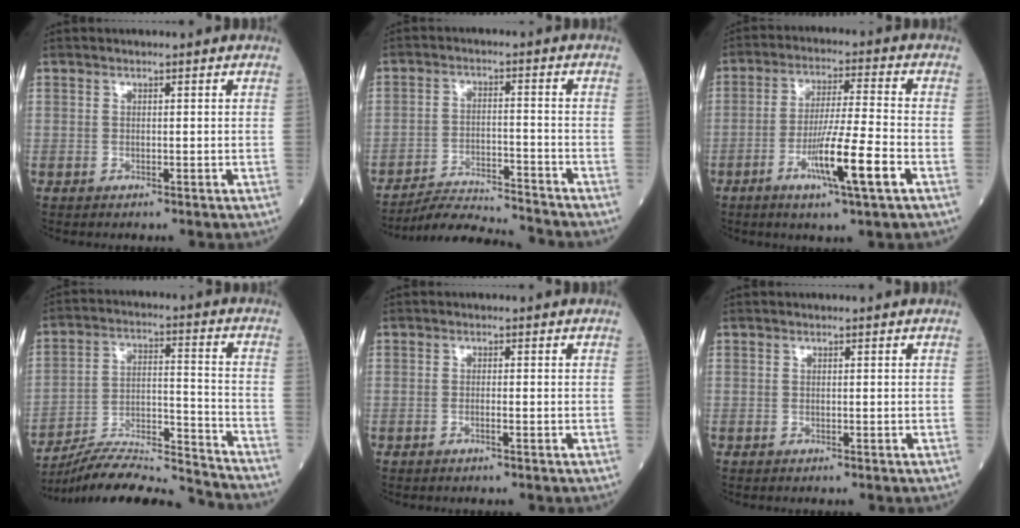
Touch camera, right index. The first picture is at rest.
{"total": 10.4, "force": [-10.3, -0.6, 1.6], "torque": [-0.024, -0.003, -0.174]}
{"total": 10.5, "force": [-4.3, -0.3, 9.6], "torque": [-0.175, -0.014, -0.079]}
{"total": 17.7, "force": [-17.1, -0.5, 4.5], "torque": [-0.089, 0.014, -0.280]}
{"total": 0.8, "force": [-0.4, 0.0, 0.7], "torque": [-0.015, 0.001, -0.008]}
{"total": 0.0}